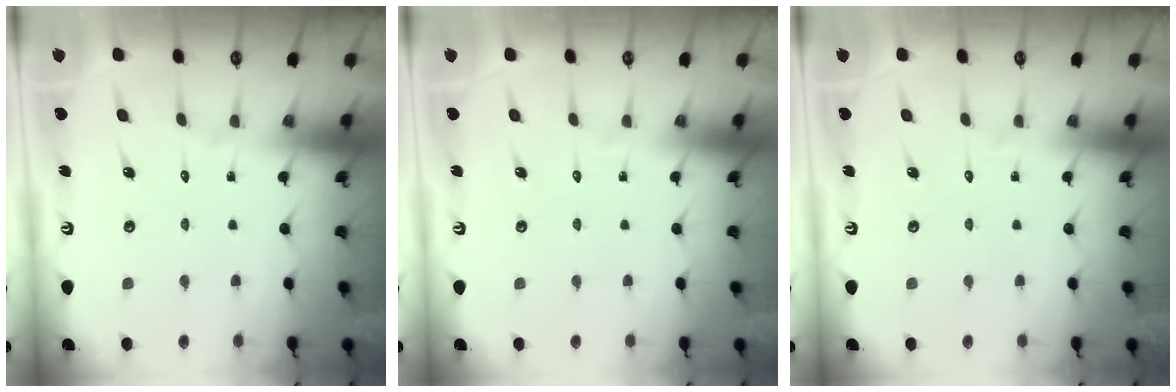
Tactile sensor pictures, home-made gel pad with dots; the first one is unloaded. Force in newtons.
{"total": 0.0}
{"total": 0.0}